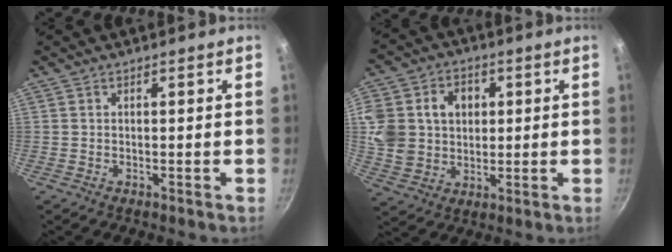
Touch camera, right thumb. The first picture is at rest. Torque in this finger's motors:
{"motor_torque": [1.76, 1.97, 1.35, 0.43, 0.08]}